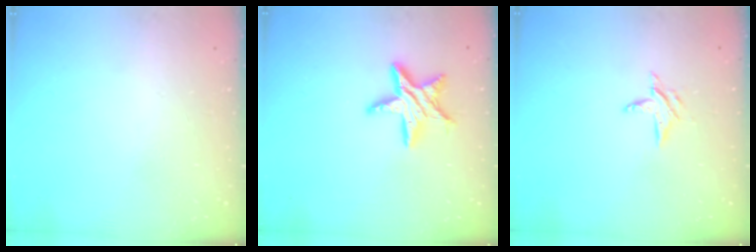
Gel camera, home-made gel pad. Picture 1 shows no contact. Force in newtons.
{"total": 12.9, "press": 12.8, "slide": 1.0}
{"total": 5.9, "press": 5.9, "slide": 0.6}